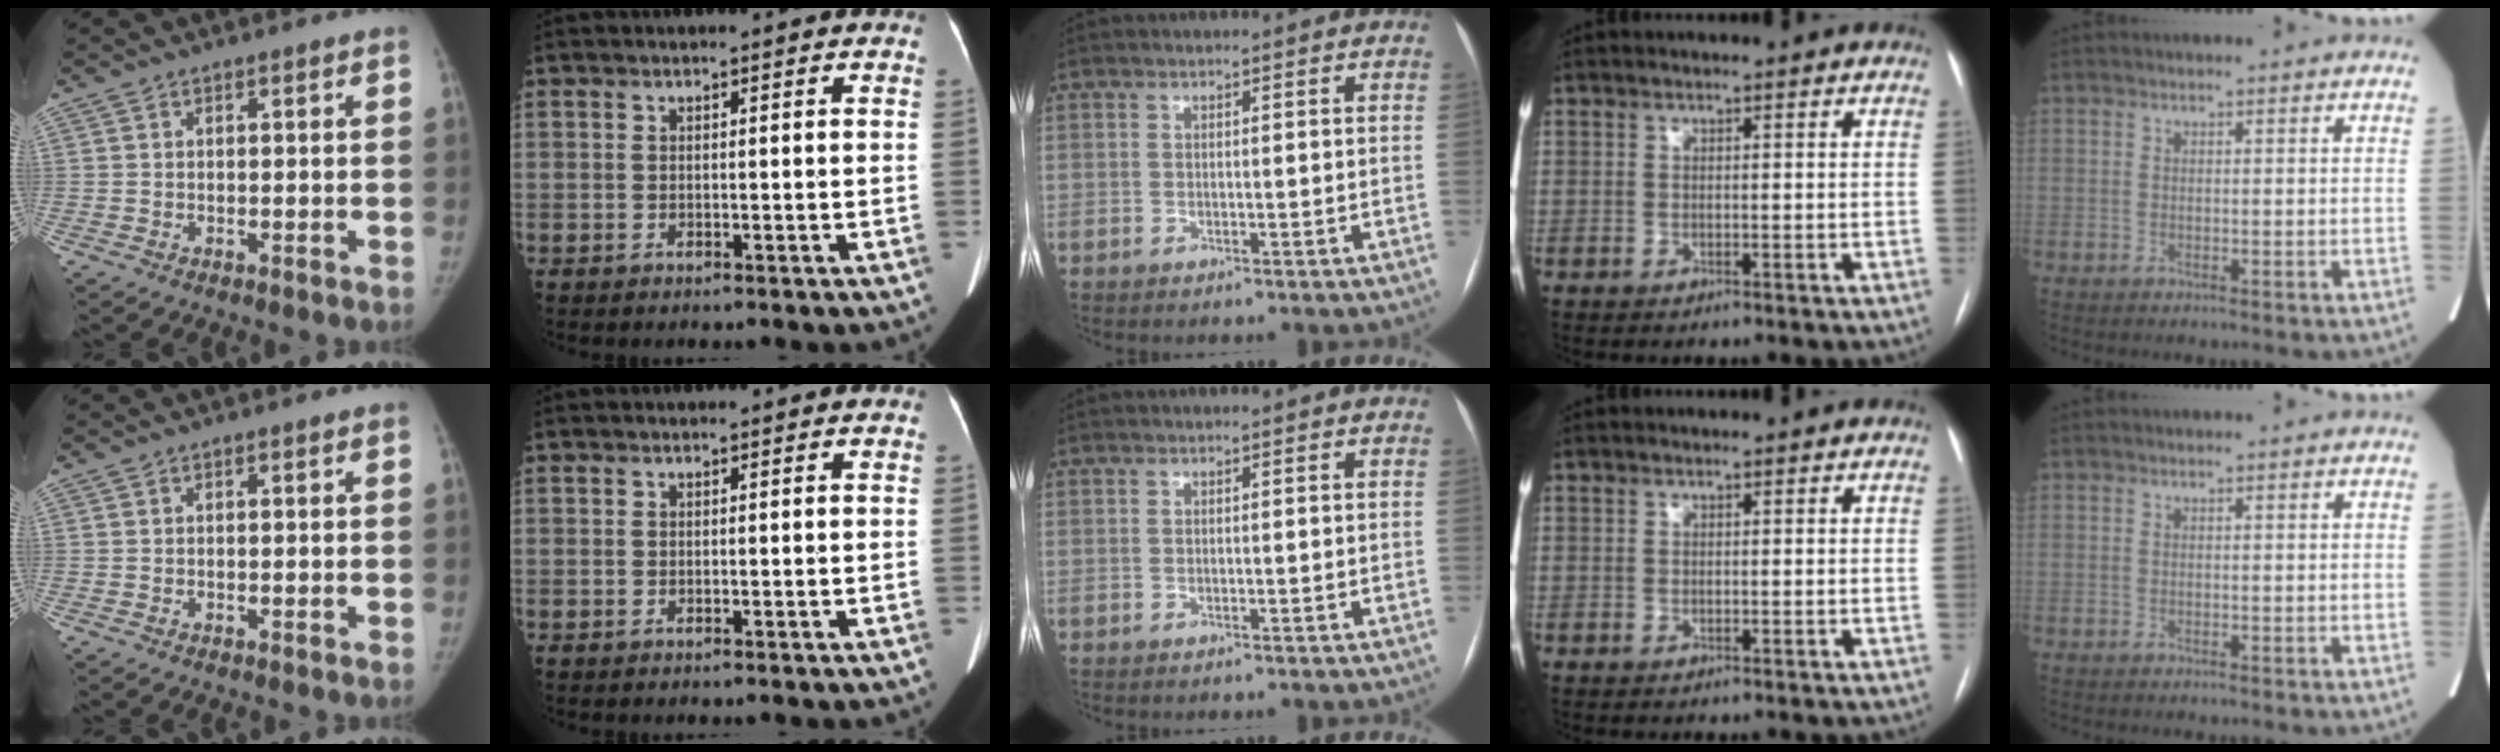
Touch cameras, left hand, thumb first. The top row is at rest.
{}